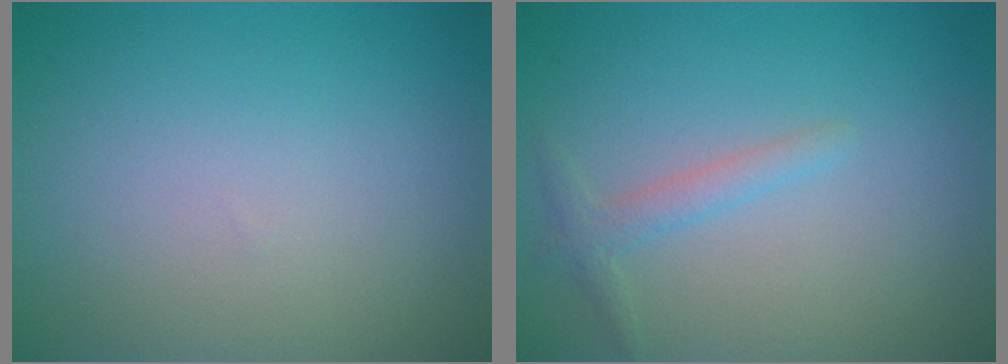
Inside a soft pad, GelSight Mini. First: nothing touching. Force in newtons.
{"total": 1.5, "press": 1.5, "slide": 0.1}